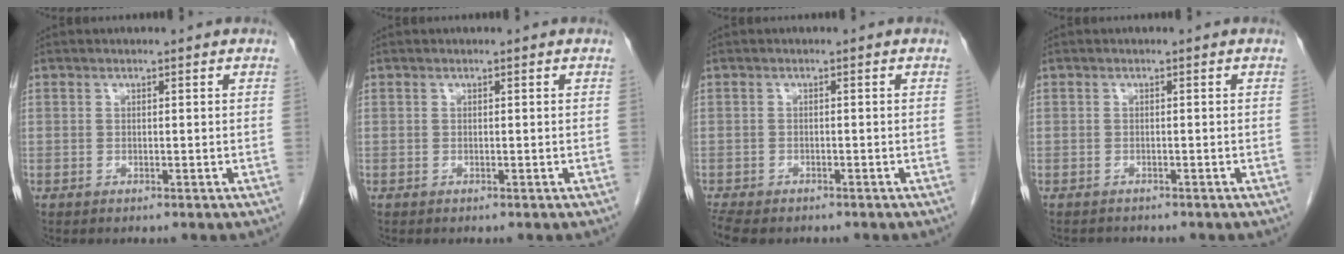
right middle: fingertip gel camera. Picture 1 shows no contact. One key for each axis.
{"total": 0.0}
{"total": 6.3, "fx": -5.1, "fy": 2.4, "fz": 2.8, "tx": -0.053, "ty": -0.012, "tz": -0.078}
{"total": 1.6, "fx": -1.5, "fy": 0.5, "fz": -0.1, "tx": -0.004, "ty": -0.006, "tz": -0.025}